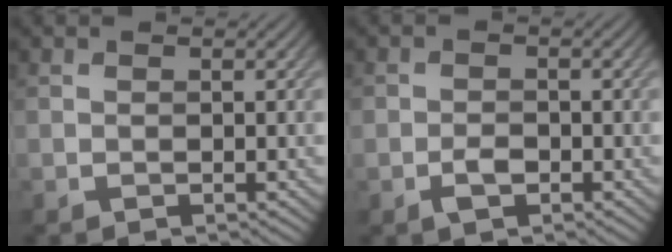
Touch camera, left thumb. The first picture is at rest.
{"total": 2.2, "force": [-1.0, 1.4, 1.4], "torque": [-0.026, 0.000, -0.022]}